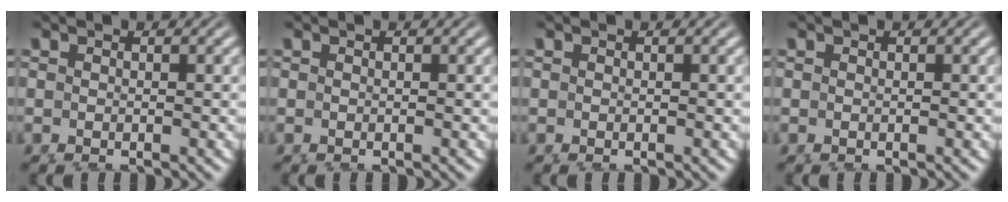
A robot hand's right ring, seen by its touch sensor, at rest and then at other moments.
{"total": 0.0}
{"total": 0.0}
{"total": 0.0}